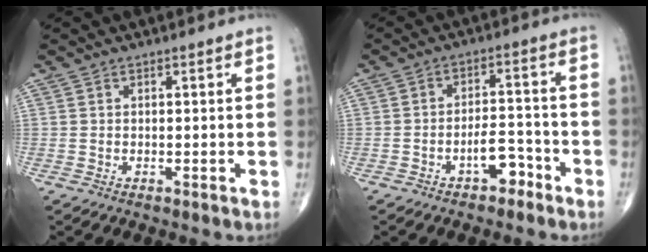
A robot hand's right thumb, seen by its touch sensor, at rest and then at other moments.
{"total": 5.6, "force": [-3.3, 2.8, 3.6], "torque": [-0.040, 0.033, -0.052]}